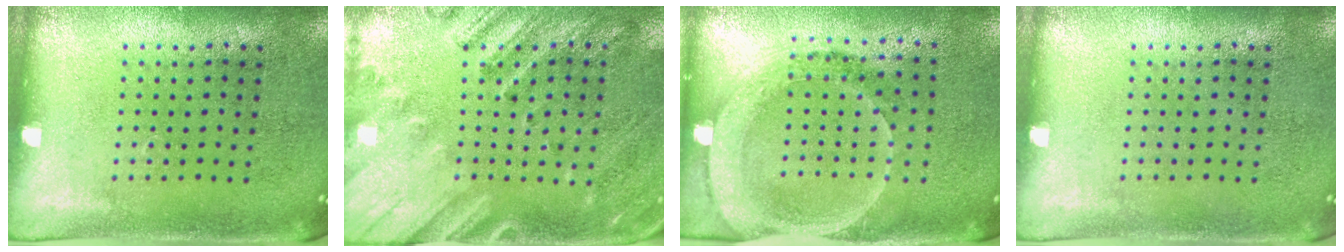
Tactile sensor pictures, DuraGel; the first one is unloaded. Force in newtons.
{"total": 2.5, "press": 2.0, "slide": 1.5}
{"total": 1.9, "press": 1.7, "slide": 0.9}
{"total": 0.0}